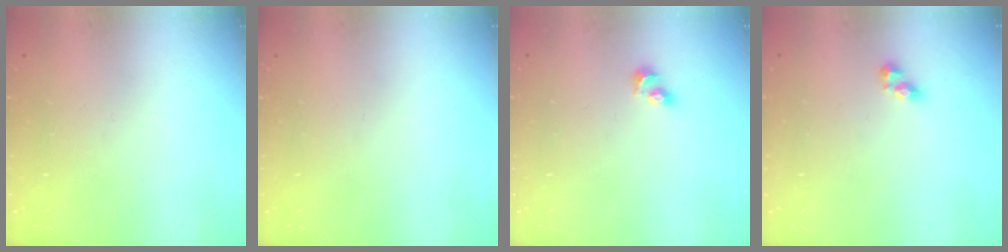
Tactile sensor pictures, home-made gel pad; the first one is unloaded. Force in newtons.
{"total": 0.0}
{"total": 3.5, "press": 3.1, "slide": 1.6}
{"total": 4.6, "press": 4.6, "slide": 0.6}